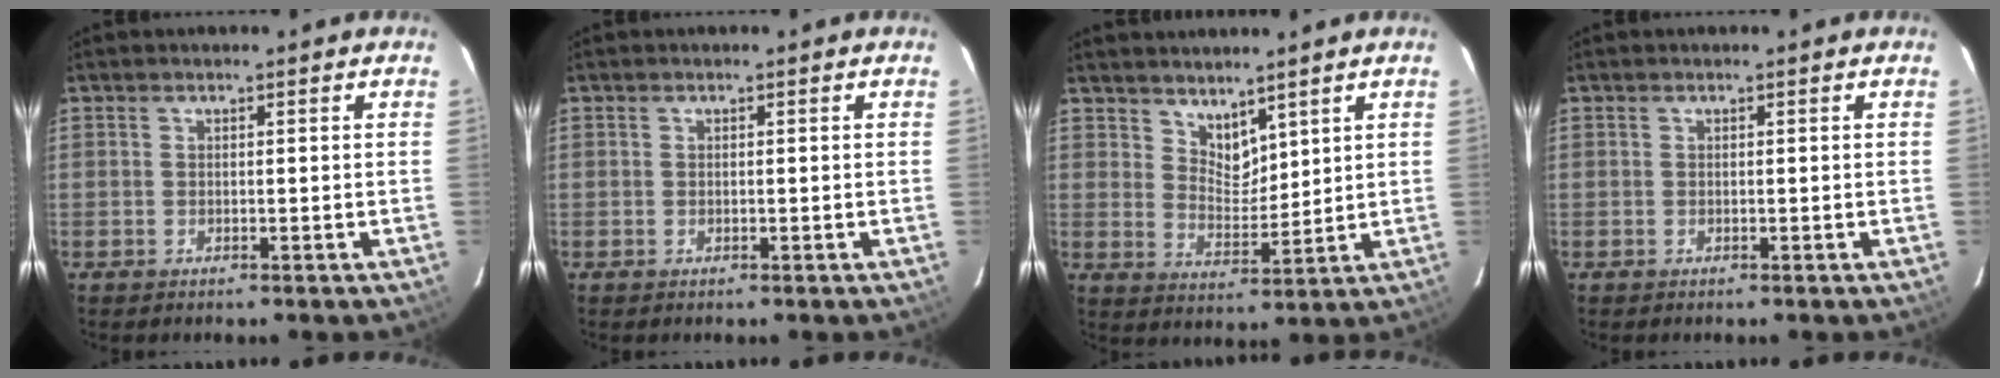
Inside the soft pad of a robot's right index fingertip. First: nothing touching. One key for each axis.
{"total": 0.0}
{"total": 5.5, "fx": 4.5, "fy": 2.7, "fz": 1.8, "tx": -0.021, "ty": -0.003, "tz": 0.085}
{"total": 0.0}